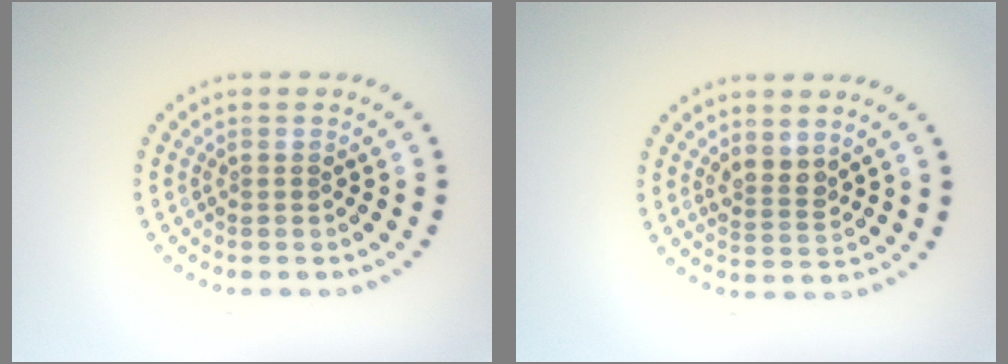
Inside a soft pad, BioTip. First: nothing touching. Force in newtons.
{"total": 2.1, "press": 1.7, "slide": 1.2}